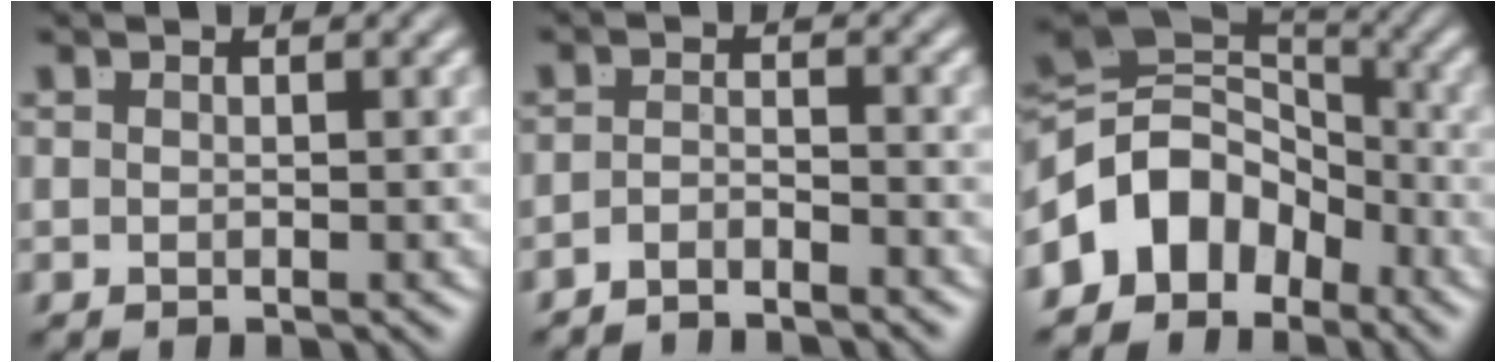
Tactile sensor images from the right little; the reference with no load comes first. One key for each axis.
{"total": 2.7, "fx": -2.7, "fy": -0.3, "fz": 0.4, "tx": 0.000, "ty": -0.011, "tz": -0.043}
{"total": 13.0, "fx": -1.4, "fy": 10.8, "fz": 7.1, "tx": -0.148, "ty": -0.024, "tz": -0.027}